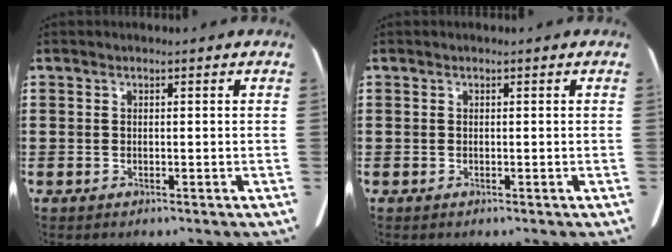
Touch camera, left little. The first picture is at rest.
{"total": 0.0}